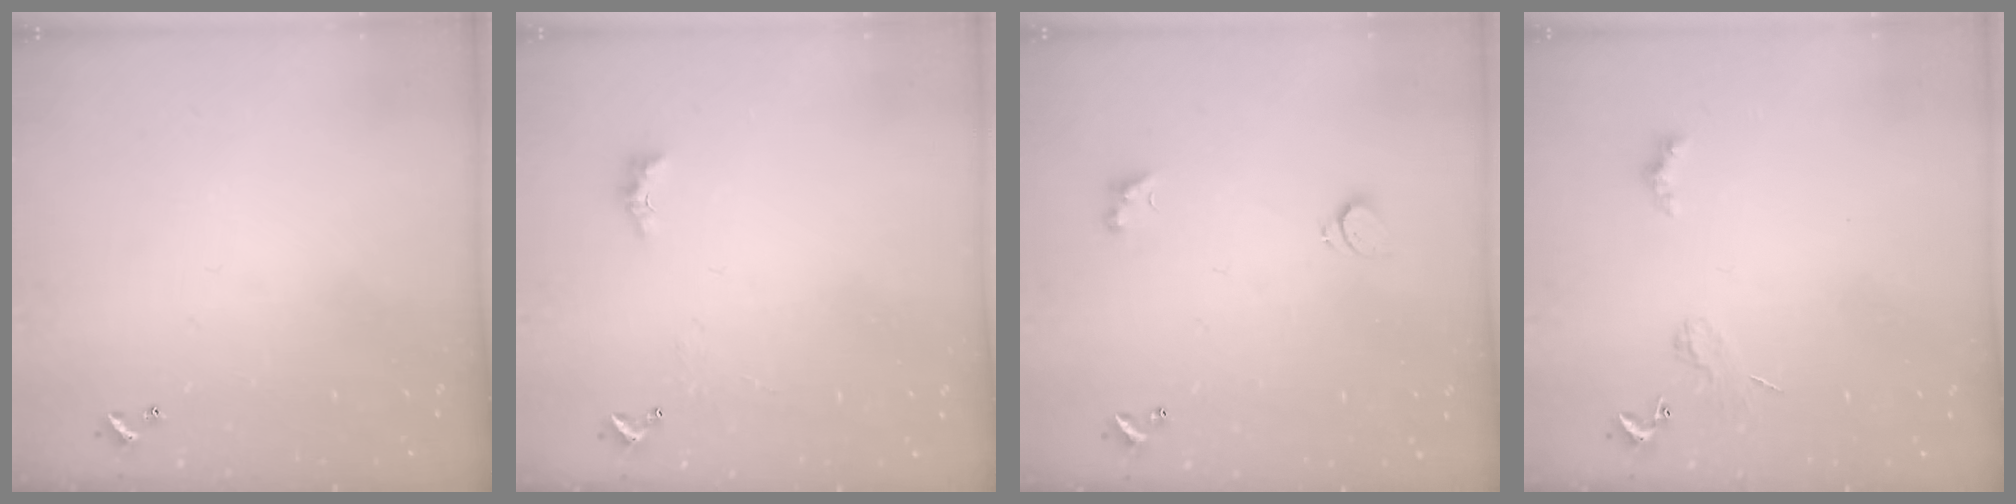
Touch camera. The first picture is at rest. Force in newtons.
{"total": 2.0, "press": 1.9, "slide": 0.6}
{"total": 2.2, "press": 2.1, "slide": 0.6}
{"total": 2.0, "press": 1.9, "slide": 0.4}